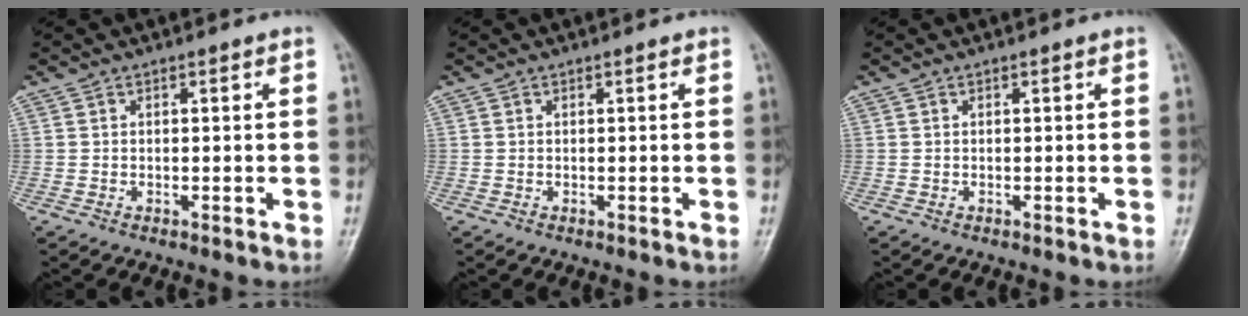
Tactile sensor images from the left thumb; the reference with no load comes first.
{"total": 0.0}
{"total": 0.0}